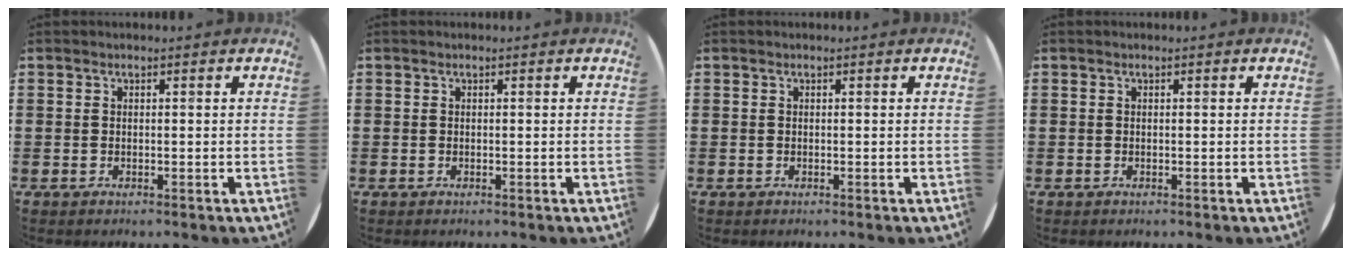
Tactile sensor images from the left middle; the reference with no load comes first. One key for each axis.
{"total": 0.0}
{"total": 0.0}
{"total": 0.0}